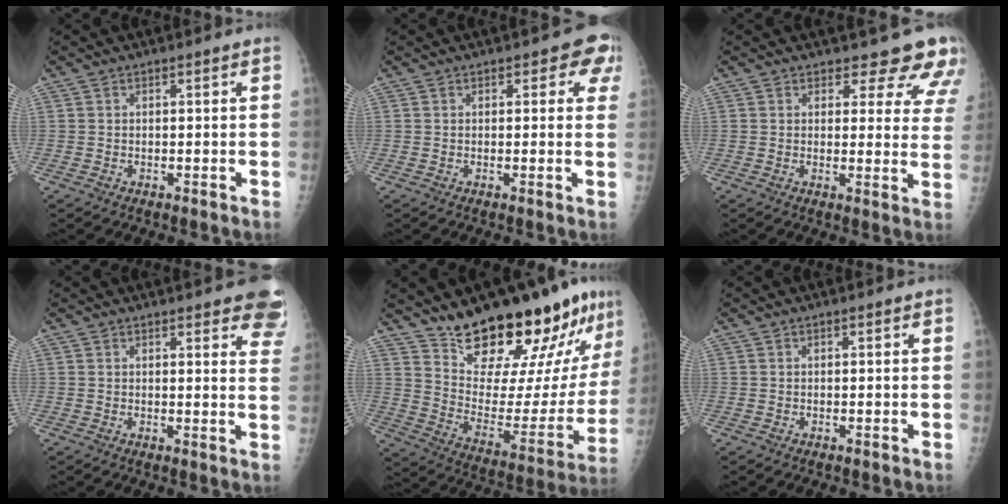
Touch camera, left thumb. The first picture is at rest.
{"total": 3.9, "force": [1.8, 2.4, 2.5], "torque": [0.012, -0.001, 0.010]}
{"total": 10.9, "force": [9.6, 4.4, 2.7], "torque": [0.020, -0.060, 0.086]}
{"total": 10.1, "force": [7.4, 2.9, 6.3], "torque": [-0.040, -0.028, 0.069]}
{"total": 25.6, "force": [19.5, 7.1, 14.9], "torque": [-0.188, -0.118, 0.298]}
{"total": 0.0}